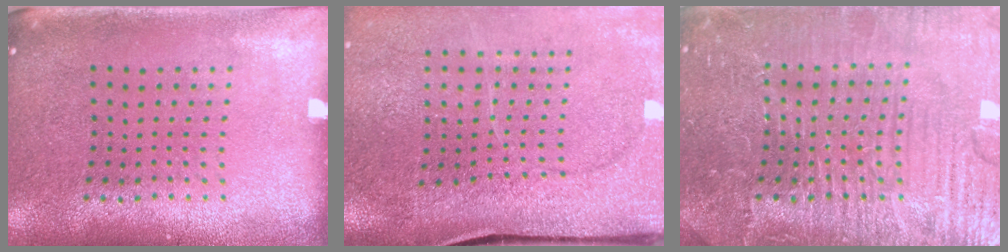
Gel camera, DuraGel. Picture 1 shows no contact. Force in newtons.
{"total": 3.8, "press": 3.1, "slide": 2.3}
{"total": 7.7, "press": 7.7, "slide": 1.0}